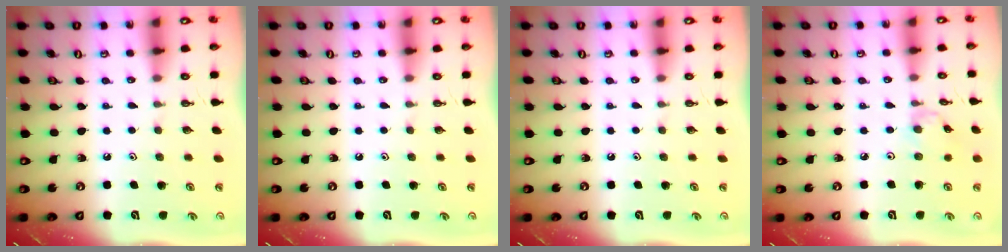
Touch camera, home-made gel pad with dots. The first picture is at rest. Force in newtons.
{"total": 0.0}
{"total": 0.0}
{"total": 0.9, "press": 0.9, "slide": 0.3}